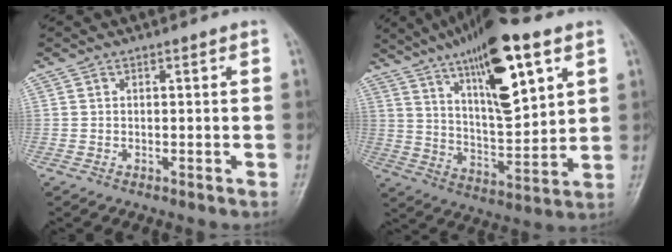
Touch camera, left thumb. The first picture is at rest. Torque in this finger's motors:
{"motor_torque": [2.27, 2.40, 1.28, -1.50, 0.15]}